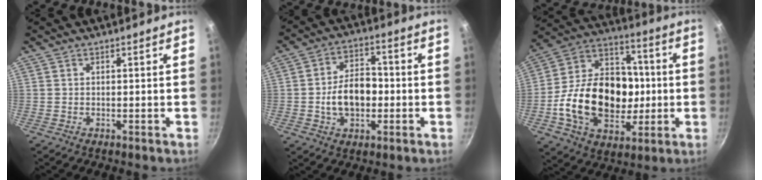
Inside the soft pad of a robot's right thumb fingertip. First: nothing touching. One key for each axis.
{"total": 10.6, "fx": -1.5, "fy": 7.1, "fz": 7.7, "tx": -0.102, "ty": 0.024, "tz": -0.028}
{"total": 25.2, "fx": -2.9, "fy": 18.2, "fz": 17.1, "tx": -0.252, "ty": 0.040, "tz": -0.052}